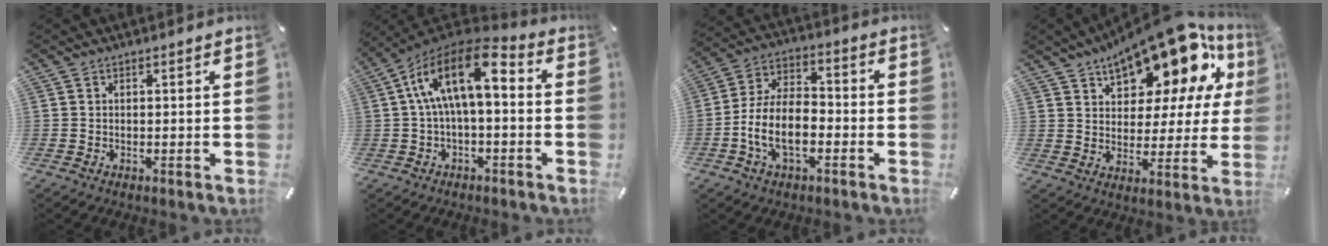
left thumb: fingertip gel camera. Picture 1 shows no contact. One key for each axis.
{"total": 15.6, "fx": 2.6, "fy": 7.2, "fz": 13.6, "tx": -0.255, "ty": -0.005, "tz": 0.042}
{"total": 11.9, "fx": -4.3, "fy": 6.7, "fz": 8.9, "tx": -0.189, "ty": 0.012, "tz": -0.077}
{"total": 18.9, "fx": 13.6, "fy": 8.5, "fz": 10.0, "tx": -0.155, "ty": -0.101, "tz": 0.229}